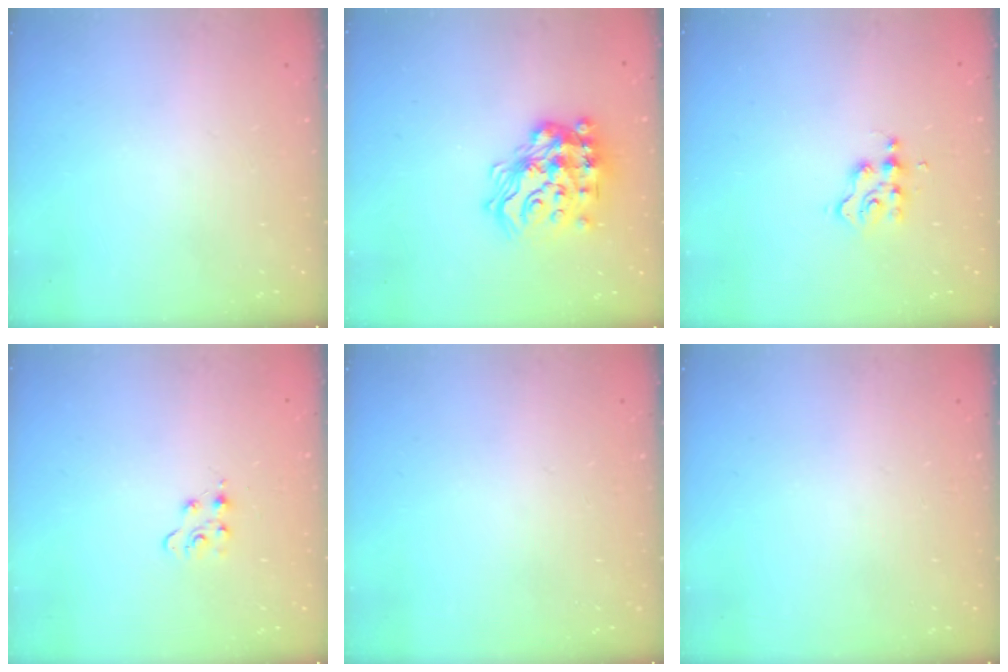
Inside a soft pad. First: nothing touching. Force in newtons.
{"total": 19.6, "press": 19.5, "slide": 1.4}
{"total": 2.7, "press": 2.7, "slide": 0.4}
{"total": 3.6, "press": 3.5, "slide": 0.5}
{"total": 0.0}
{"total": 0.0}